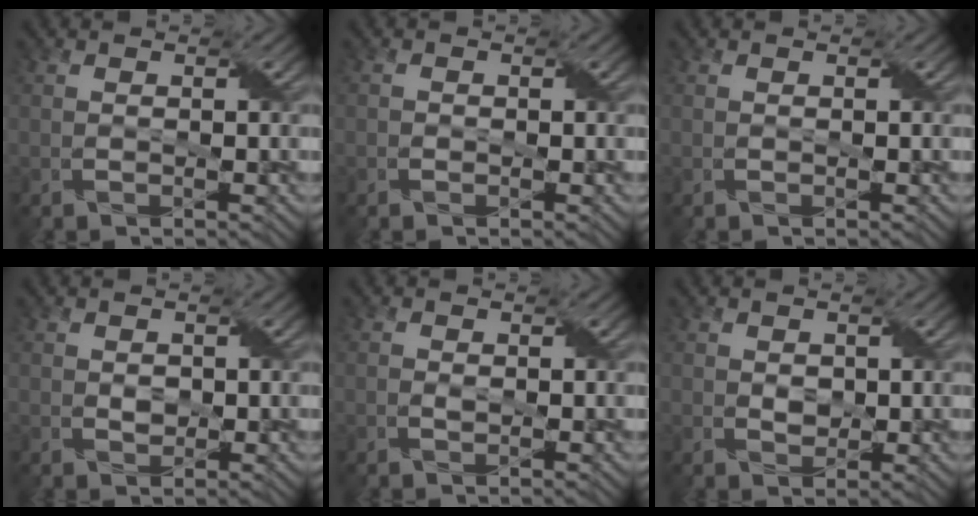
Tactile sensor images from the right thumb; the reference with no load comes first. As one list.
[{"total": 0.6, "force": [-0.3, 0.5, 0.0], "torque": [0.000, -0.003, -0.005]}, {"total": 0.0}, {"total": 1.2, "force": [0.1, 1.0, 0.7], "torque": [-0.019, -0.005, 0.006]}, {"total": 0.7, "force": [-0.1, 0.5, 0.5], "torque": [-0.008, -0.002, -0.002]}, {"total": 1.6, "force": [0.3, 1.3, 0.9], "torque": [-0.025, -0.005, 0.008]}]